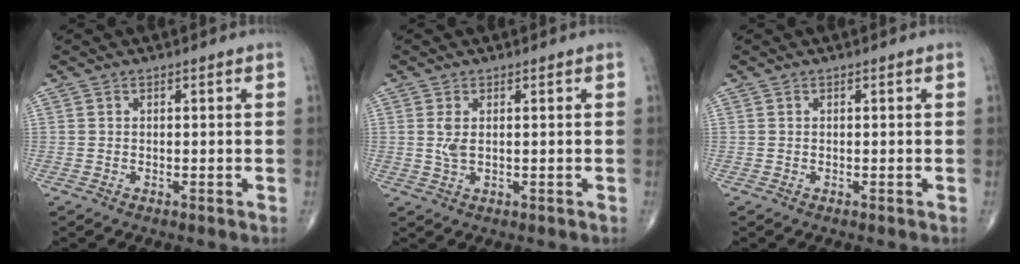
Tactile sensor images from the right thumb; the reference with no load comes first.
{"total": 2.5, "force": [0.5, 1.1, 2.2], "torque": [-0.050, -0.002, 0.015]}
{"total": 0.0}